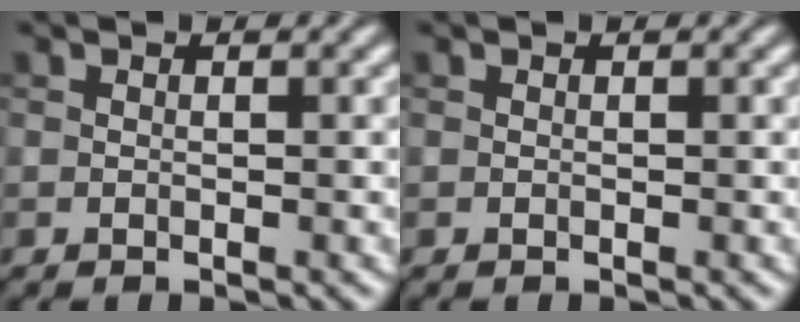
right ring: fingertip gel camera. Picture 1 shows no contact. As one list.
[{"total": 0.0}]